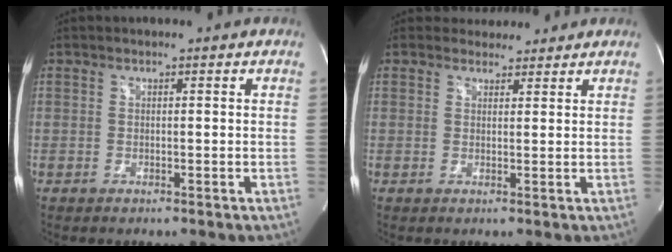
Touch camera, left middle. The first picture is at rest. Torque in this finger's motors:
{"motor_torque": [0.07, -0.07, -0.03, 0.00]}